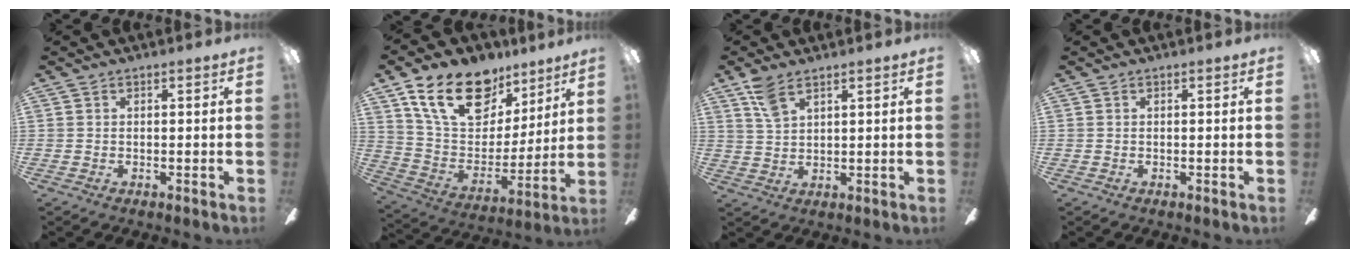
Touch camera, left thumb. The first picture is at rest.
{"total": 21.3, "force": [13.3, 12.2, 11.3], "torque": [-0.196, -0.062, 0.242]}
{"total": 5.6, "force": [4.1, 2.2, 3.2], "torque": [-0.066, -0.012, 0.075]}
{"total": 0.0}